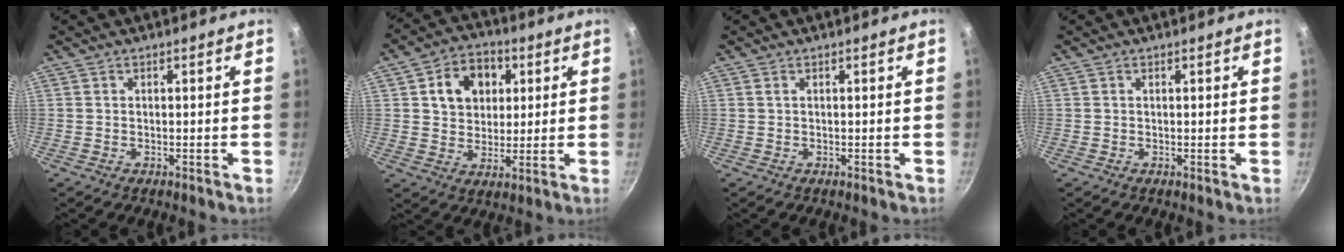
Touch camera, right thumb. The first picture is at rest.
{"total": 10.7, "force": [3.2, 8.4, 5.8], "torque": [-0.061, -0.001, 0.047]}
{"total": 0.0}
{"total": 0.0}